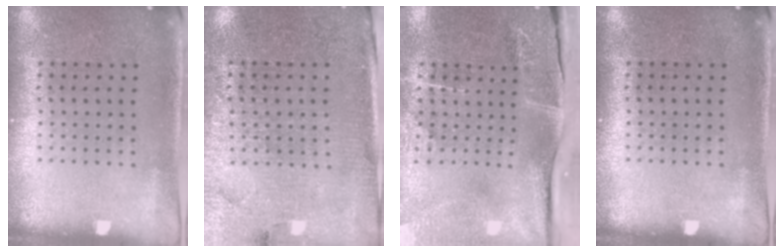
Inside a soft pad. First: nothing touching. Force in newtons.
{"total": 3.1, "press": 3.0, "slide": 1.0}
{"total": 4.9, "press": 3.9, "slide": 3.0}
{"total": 0.0}